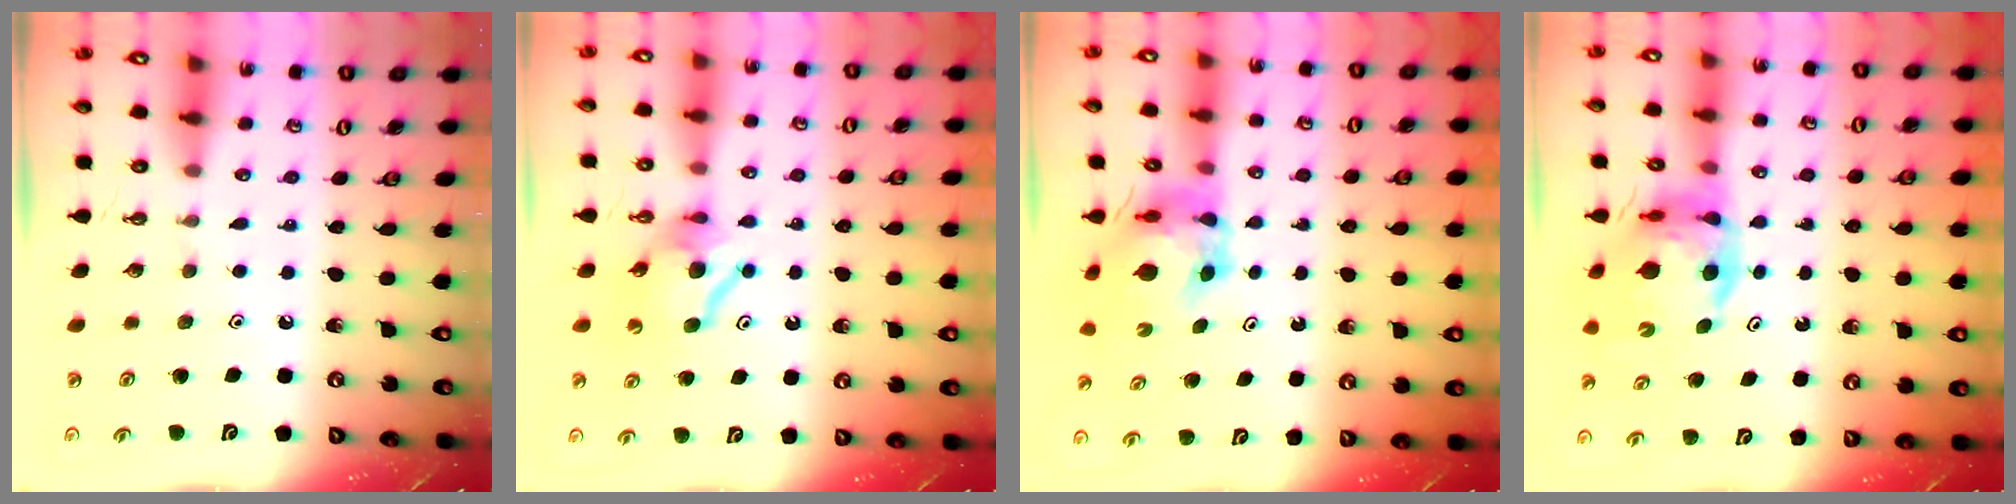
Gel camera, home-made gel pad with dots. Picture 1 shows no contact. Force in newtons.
{"total": 7.8, "press": 7.8, "slide": 0.6}
{"total": 7.5, "press": 7.5, "slide": 0.7}
{"total": 9.7, "press": 9.7, "slide": 1.1}